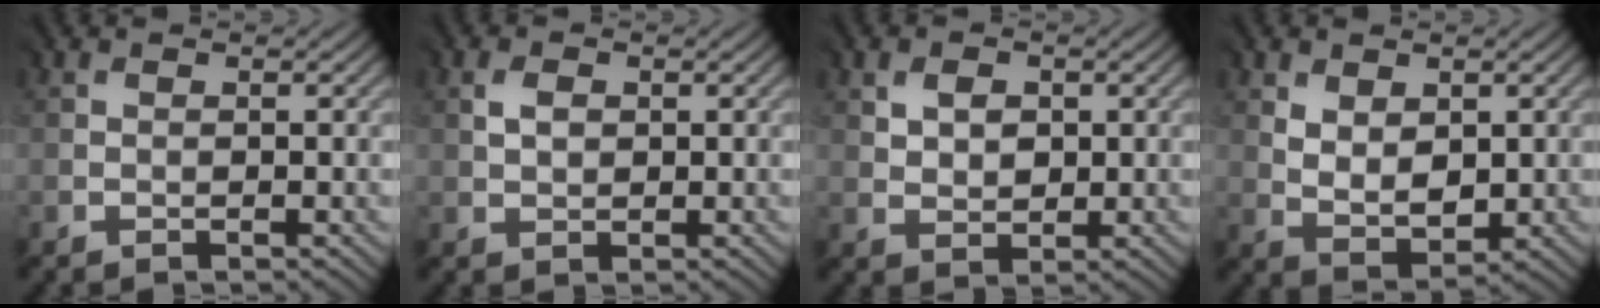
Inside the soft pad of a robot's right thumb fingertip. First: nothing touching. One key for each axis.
{"total": 1.6, "fx": 0.7, "fy": 1.3, "fz": 0.8, "tx": -0.019, "ty": 0.002, "tz": 0.012}
{"total": 3.1, "fx": 1.4, "fy": 2.3, "fz": 1.6, "tx": -0.030, "ty": 0.000, "tz": 0.026}
{"total": 4.3, "fx": 1.6, "fy": 2.8, "fz": 2.9, "tx": -0.057, "ty": -0.005, "tz": 0.036}